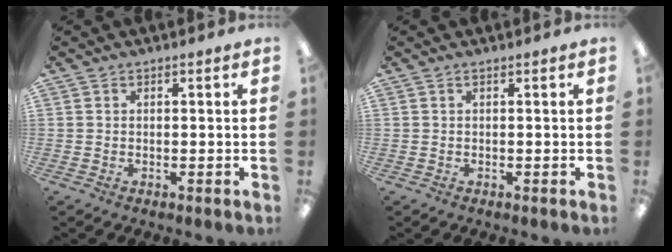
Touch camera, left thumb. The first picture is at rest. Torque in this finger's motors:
{"motor_torque": [0.00, 0.00, 0.04, -0.04, 0.00]}